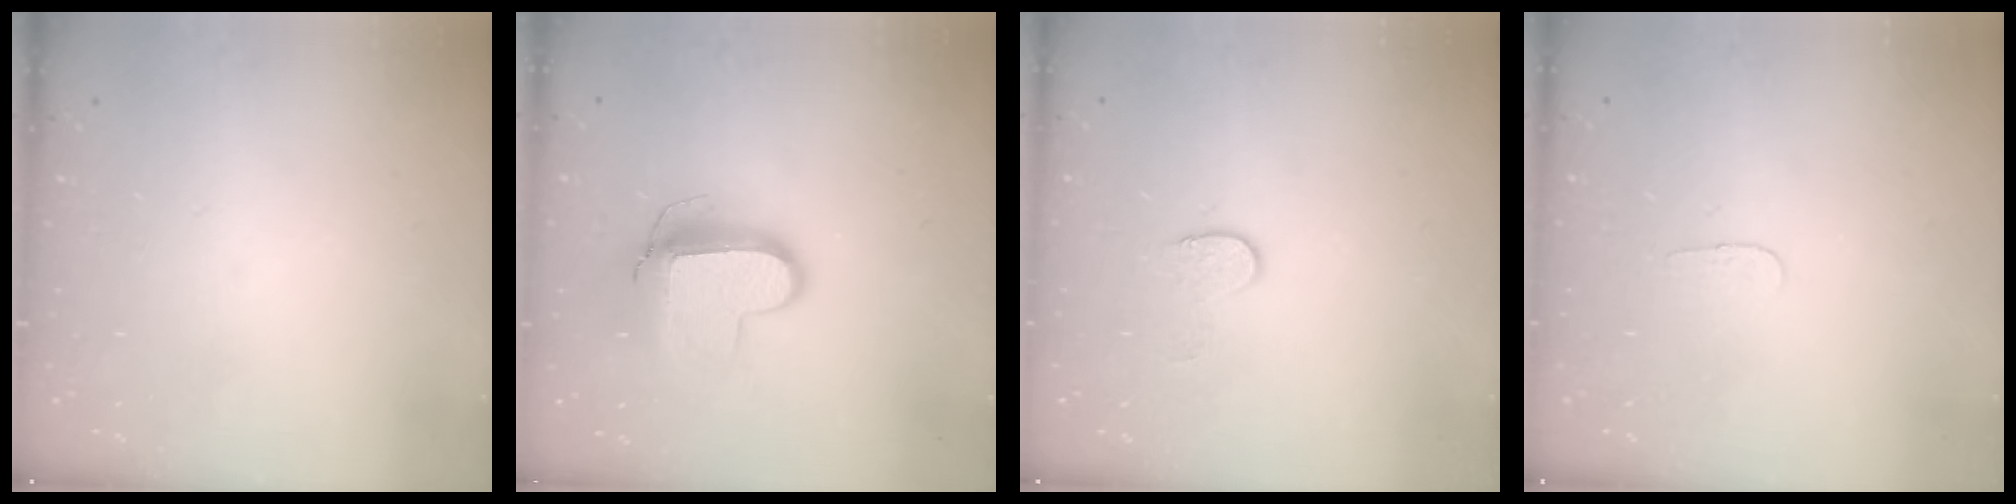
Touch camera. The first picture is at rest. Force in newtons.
{"total": 11.6, "press": 11.5, "slide": 1.3}
{"total": 6.2, "press": 6.2, "slide": 0.6}
{"total": 2.8, "press": 2.8, "slide": 0.3}